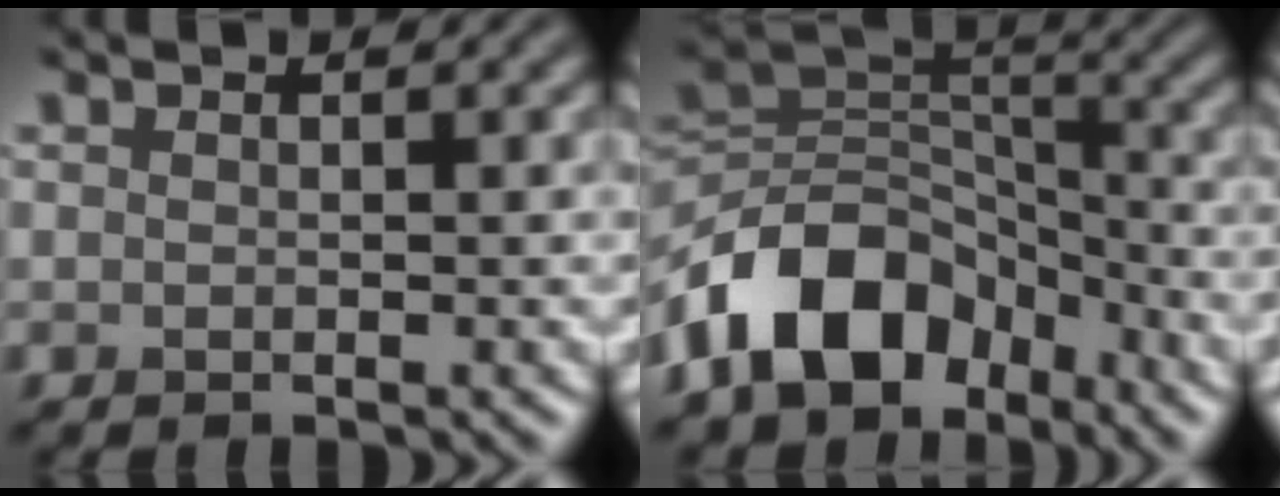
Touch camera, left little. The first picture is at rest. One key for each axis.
{"total": 9.9, "fx": -5.8, "fy": 6.3, "fz": 5.0, "tx": -0.079, "ty": 0.006, "tz": -0.121}